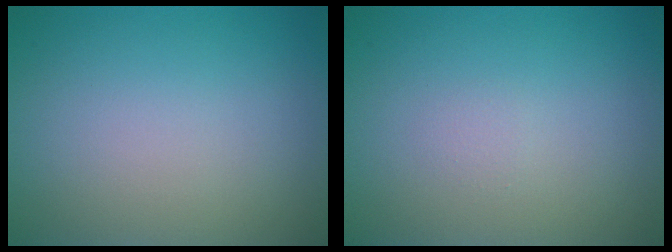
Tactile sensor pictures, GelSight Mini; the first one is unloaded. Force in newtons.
{"total": 0.5, "press": 0.5, "slide": 0.1}